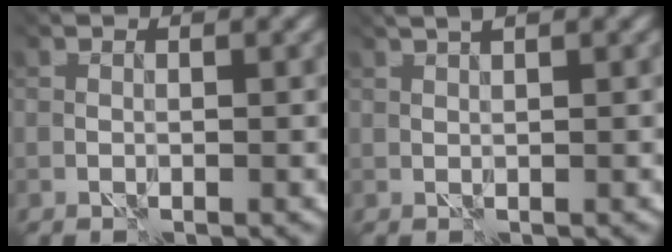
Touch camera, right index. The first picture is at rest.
{"total": 1.5, "force": [1.3, -0.4, 0.6], "torque": [-0.001, 0.009, 0.019]}